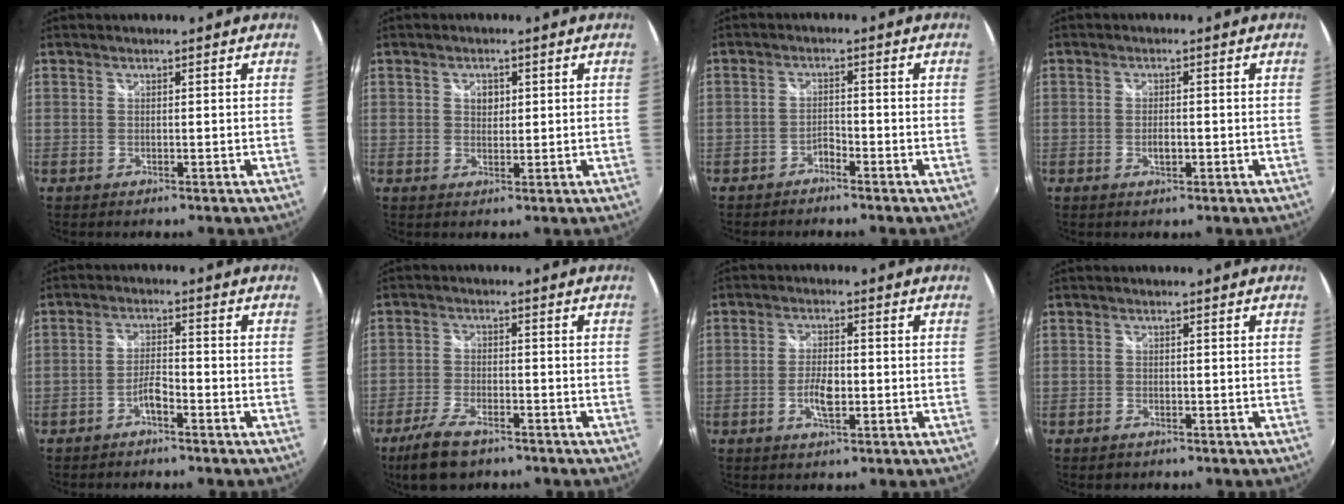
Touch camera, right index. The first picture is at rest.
{"total": 2.2, "force": [0.6, 1.8, 1.1], "torque": [-0.014, 0.004, 0.009]}
{"total": 1.9, "force": [-1.7, 0.6, 0.5], "torque": [-0.011, 0.005, -0.030]}
{"total": 2.2, "force": [-0.6, 1.0, 1.8], "torque": [-0.032, 0.001, -0.009]}
{"total": 3.0, "force": [-2.2, 0.6, 1.9], "torque": [-0.045, 0.009, -0.041]}
{"total": 8.3, "force": [-6.0, 3.3, 4.7], "torque": [-0.124, -0.014, -0.113]}
{"total": 4.8, "force": [-1.3, 1.9, 4.2], "torque": [-0.085, 0.003, -0.023]}
{"total": 1.4, "force": [-1.0, 0.9, 0.4], "torque": [-0.010, -0.001, -0.017]}